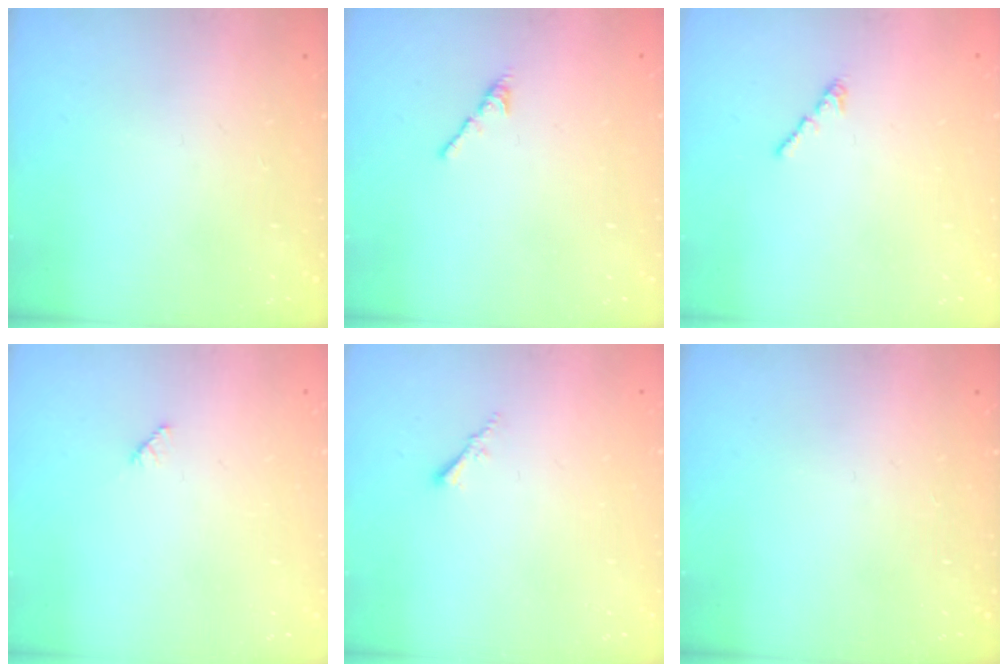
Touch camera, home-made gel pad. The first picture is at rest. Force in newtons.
{"total": 2.7, "press": 2.7, "slide": 0.7}
{"total": 0.7, "press": 0.6, "slide": 0.4}
{"total": 1.9, "press": 1.9, "slide": 0.3}
{"total": 1.5, "press": 1.5, "slide": 0.4}
{"total": 0.0}